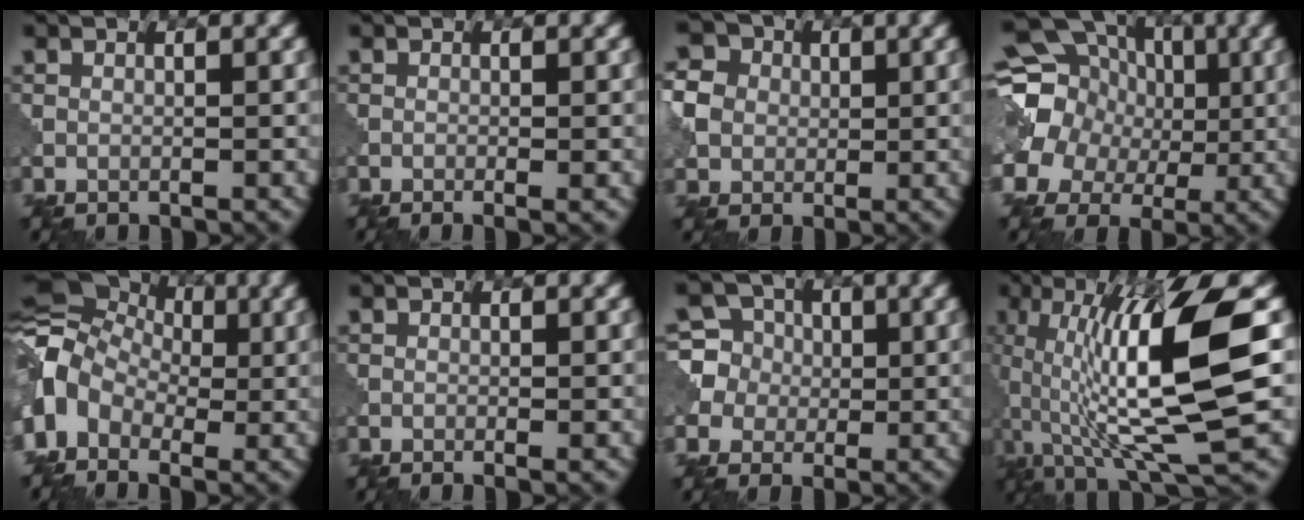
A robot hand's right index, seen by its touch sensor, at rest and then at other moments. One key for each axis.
{"total": 1.6, "fx": -0.5, "fy": 0.6, "fz": 1.4, "tx": -0.004, "ty": 0.002, "tz": -0.013}
{"total": 3.9, "fx": 0.5, "fy": 3.7, "fz": 0.9, "tx": -0.052, "ty": 0.014, "tz": 0.011}
{"total": 15.9, "fx": 3.8, "fy": 14.1, "fz": 6.3, "tx": -0.173, "ty": 0.033, "tz": 0.037}
{"total": 7.4, "fx": -0.9, "fy": 6.0, "fz": 4.3, "tx": -0.089, "ty": 0.016, "tz": -0.023}
{"total": 1.2, "fx": -0.3, "fy": 0.4, "fz": 1.1, "tx": 0.000, "ty": 0.000, "tz": -0.008}
{"total": 4.9, "fx": 0.7, "fy": 4.8, "fz": 0.4, "tx": -0.013, "ty": 0.020, "tz": 0.003}
{"total": 11.9, "fx": 0.2, "fy": 2.5, "fz": 11.7, "tx": -0.205, "ty": 0.006, "tz": 0.014}